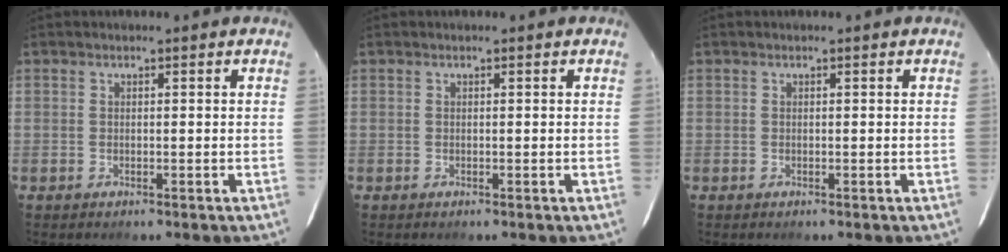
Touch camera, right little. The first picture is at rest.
{"total": 0.0}
{"total": 0.0}